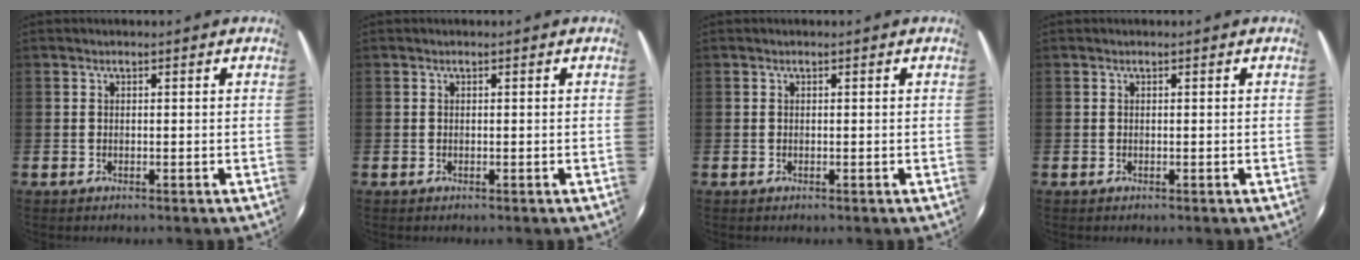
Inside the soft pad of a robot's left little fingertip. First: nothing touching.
{"total": 0.0}
{"total": 0.0}
{"total": 0.0}